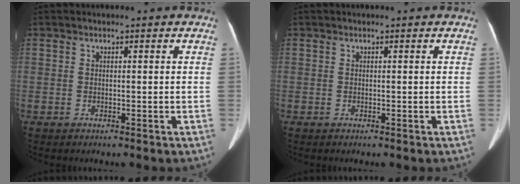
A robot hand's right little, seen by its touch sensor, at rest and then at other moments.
{"total": 0.0}